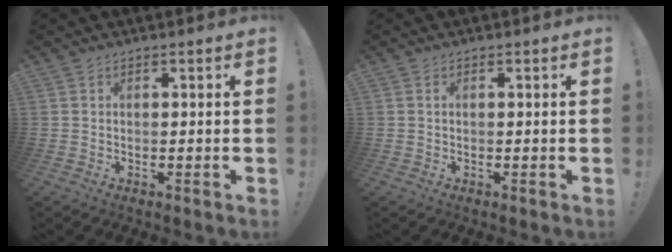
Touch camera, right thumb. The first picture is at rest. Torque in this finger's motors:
{"motor_torque": [-0.03, 0.13, 0.13, -0.06, 0.01]}